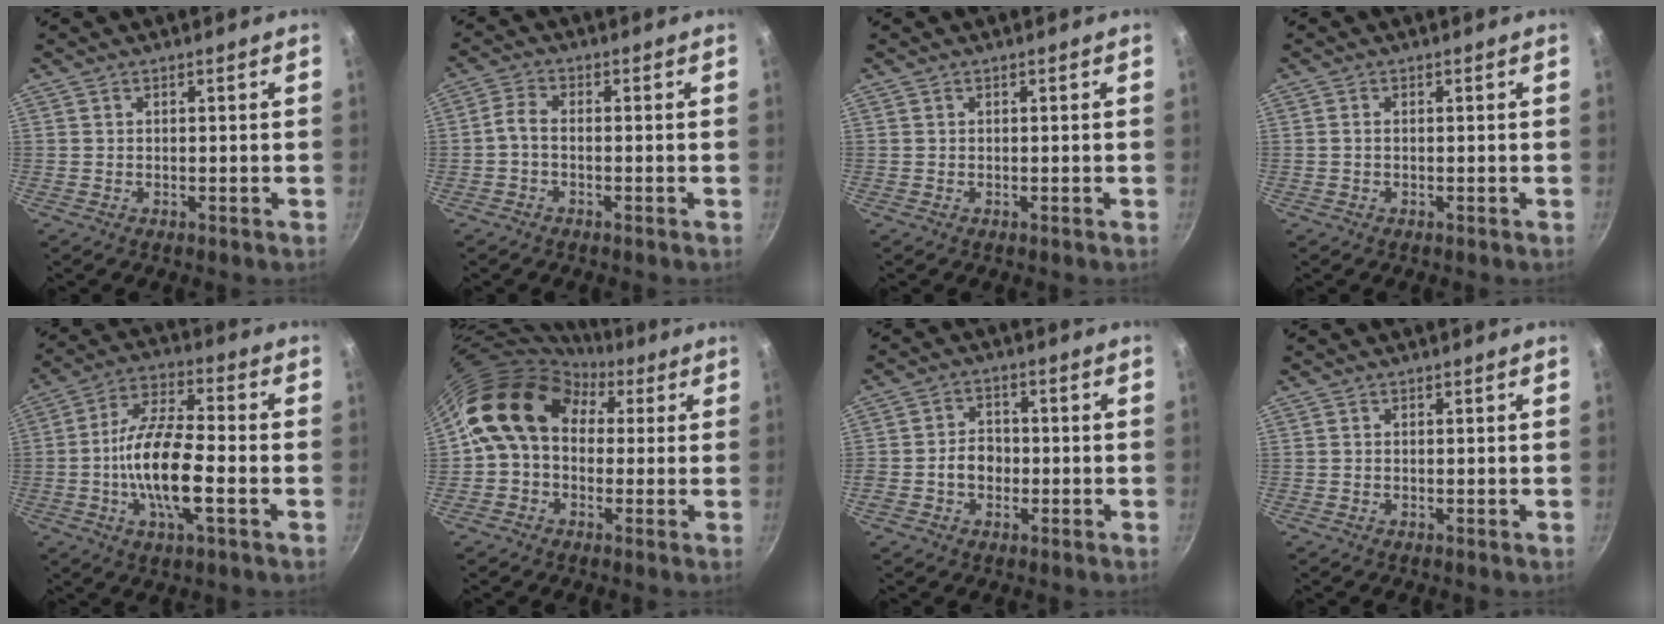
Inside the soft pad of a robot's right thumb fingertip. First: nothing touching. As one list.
[{"total": 2.8, "force": [-1.1, 1.4, 2.2], "torque": [-0.059, 0.014, -0.031]}, {"total": 0.0}, {"total": 0.7, "force": [-0.1, 0.4, 0.6], "torque": [-0.013, 0.003, -0.003]}, {"total": 14.8, "force": [-3.2, 5.1, 13.6], "torque": [-0.251, 0.028, -0.071]}, {"total": 14.5, "force": [3.2, 11.4, 8.5], "torque": [-0.111, 0.030, 0.035]}, {"total": 5.4, "force": [-1.3, 4.3, 3.0], "torque": [-0.028, 0.019, -0.027]}, {"total": 0.0}]